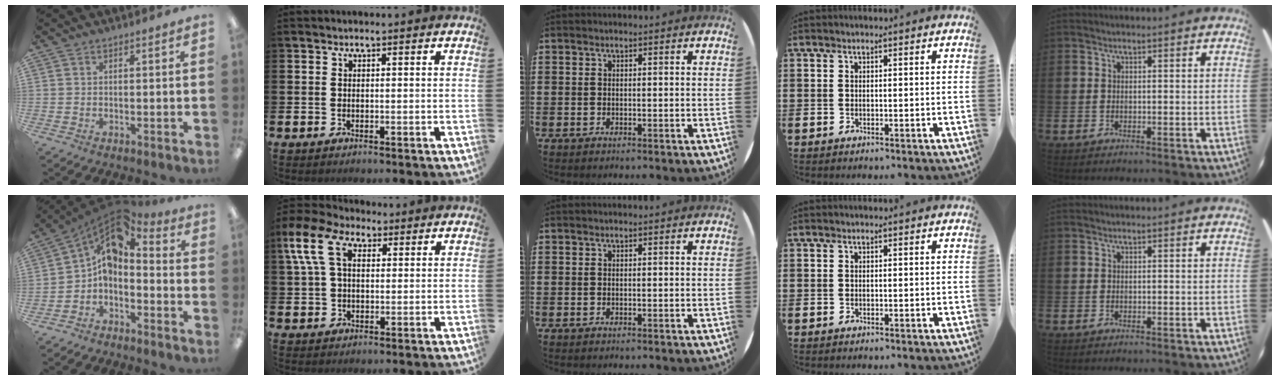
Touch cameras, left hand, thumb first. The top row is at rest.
{"thumb": {"total": 7.4, "force": [0.7, 5.1, 5.3], "torque": [-0.079, -0.009, 0.015]}, "index": {"total": 8.3, "force": [4.6, 5.1, 4.6], "torque": [-0.127, 0.007, 0.085]}}